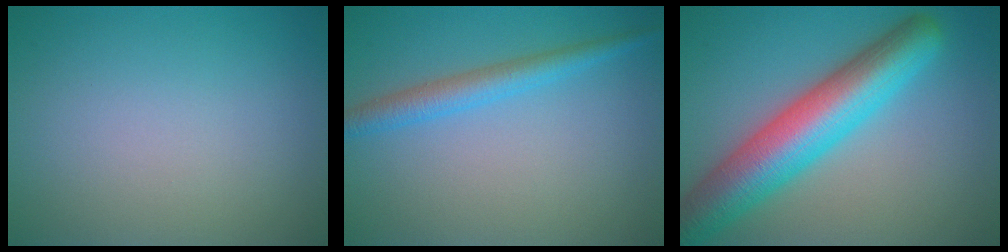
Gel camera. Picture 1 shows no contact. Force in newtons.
{"total": 2.8, "press": 2.8, "slide": 0.2}
{"total": 9.4, "press": 9.4, "slide": 0.4}